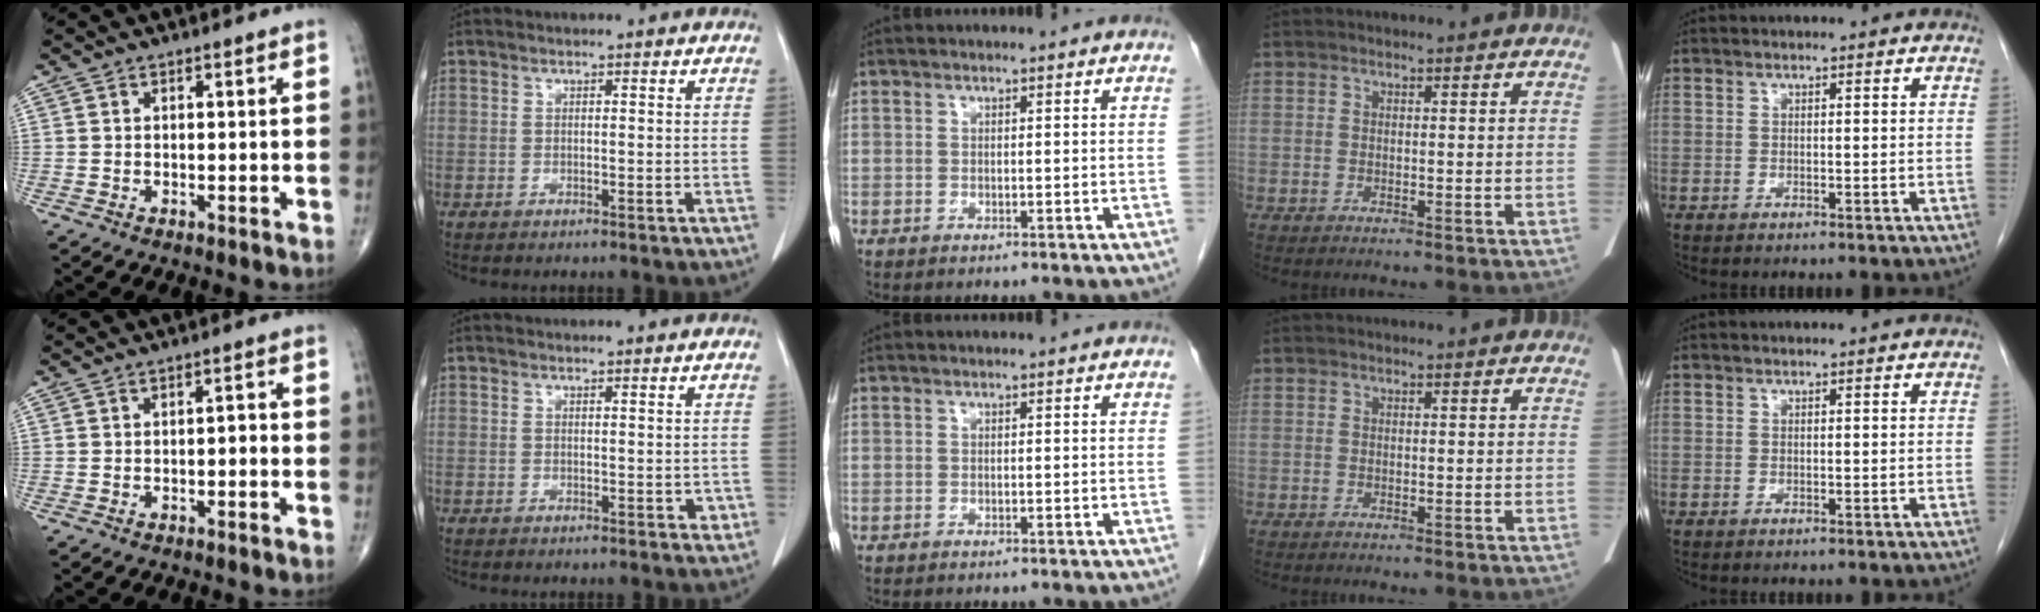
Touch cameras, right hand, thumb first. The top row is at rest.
{"thumb": {"total": 1.5, "force": [-0.5, 0.5, 1.3], "torque": [-0.013, 0.013, -0.010]}, "index": {"total": 1.3, "force": [0.8, 0.5, 0.8], "torque": [-0.012, -0.005, 0.013]}}